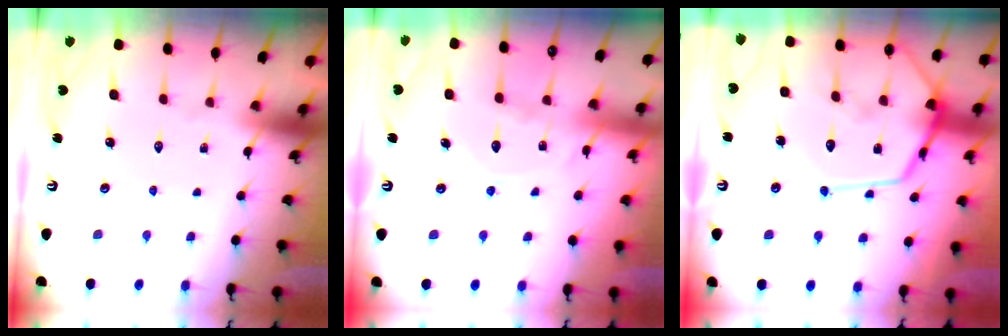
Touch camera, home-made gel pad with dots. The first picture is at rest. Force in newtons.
{"total": 8.8, "press": 8.7, "slide": 0.6}
{"total": 15.9, "press": 15.9, "slide": 1.4}